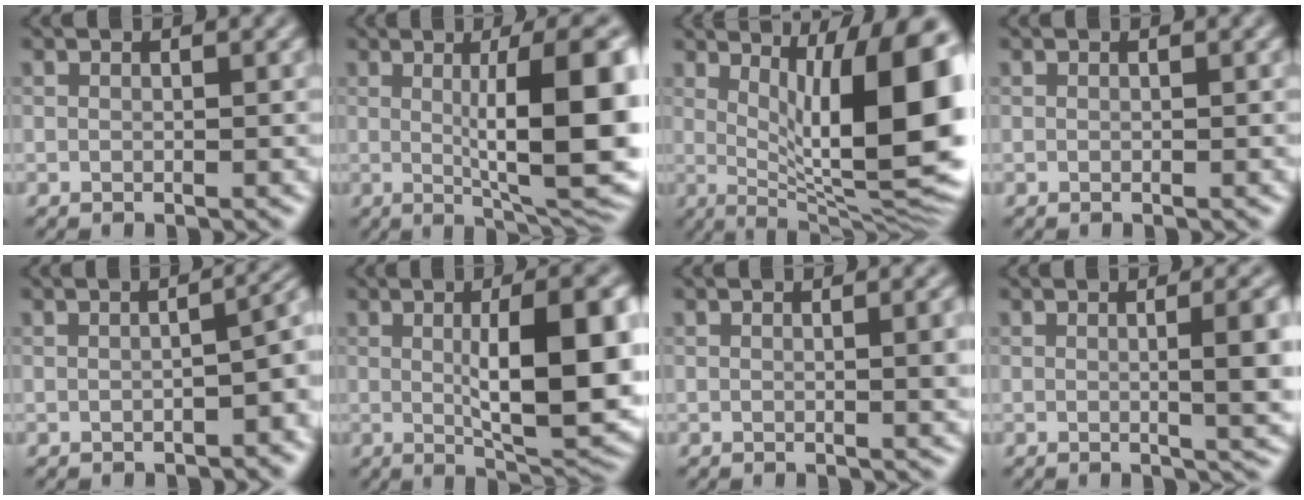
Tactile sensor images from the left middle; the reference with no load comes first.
{"total": 12.2, "force": [0.9, 2.7, 11.8], "torque": [-0.151, -0.002, 0.020]}
{"total": 12.6, "force": [2.1, 3.3, 12.0], "torque": [-0.160, -0.006, 0.037]}
{"total": 0.0}
{"total": 4.3, "force": [-1.1, 1.5, 3.9], "torque": [-0.041, 0.005, -0.011]}
{"total": 11.7, "force": [0.5, 3.4, 11.2], "torque": [-0.147, -0.004, 0.011]}
{"total": 3.1, "force": [0.2, 0.9, 2.9], "torque": [-0.032, 0.003, 0.000]}
{"total": 6.4, "force": [0.4, 2.0, 6.1], "torque": [-0.063, 0.006, 0.005]}